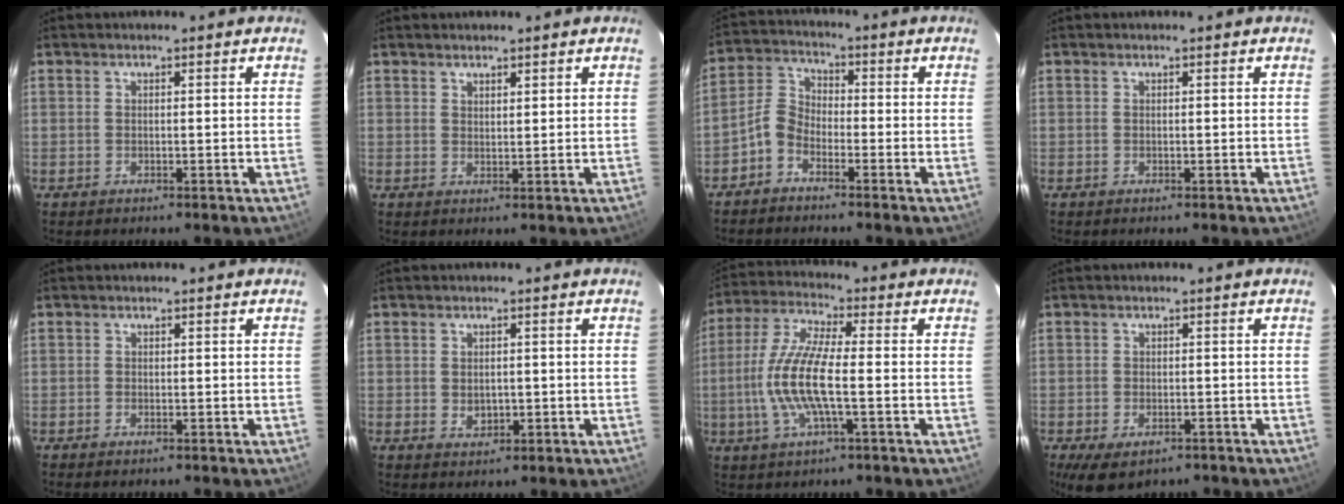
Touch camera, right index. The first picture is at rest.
{"total": 1.8, "force": [1.5, 0.5, 0.7], "torque": [-0.009, 0.001, 0.026]}
{"total": 4.8, "force": [-3.2, 2.9, 2.2], "torque": [-0.053, 0.020, -0.073]}
{"total": 0.0}
{"total": 0.5, "force": [-0.4, 0.3, 0.2], "torque": [-0.004, 0.000, -0.009]}
{"total": 2.8, "force": [-0.3, 2.2, 1.7], "torque": [-0.026, -0.002, -0.001]}
{"total": 12.4, "force": [-2.1, 2.6, 11.9], "torque": [-0.251, -0.002, -0.045]}
{"total": 6.9, "force": [-4.2, 3.8, 4.0], "torque": [-0.082, -0.020, -0.060]}